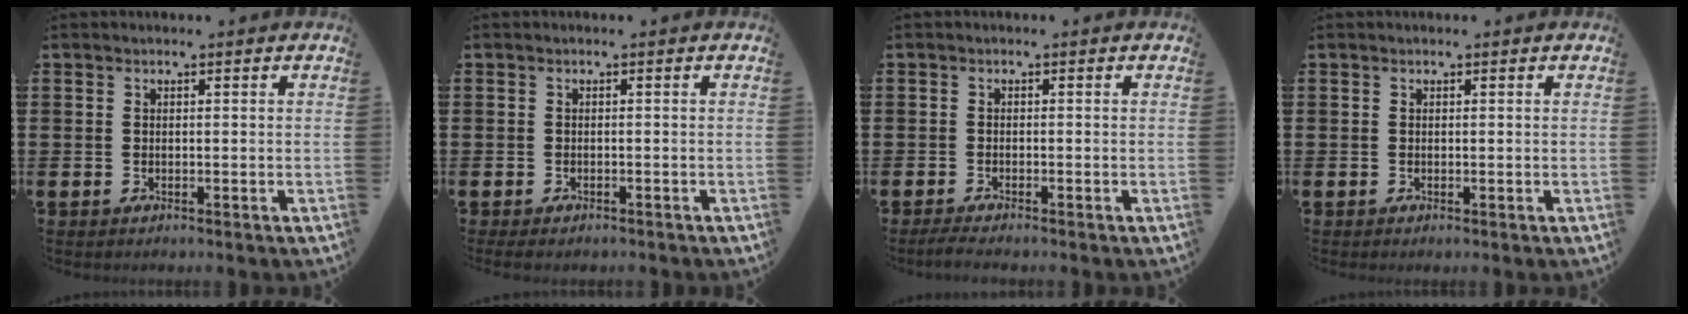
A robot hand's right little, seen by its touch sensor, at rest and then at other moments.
{"total": 0.6, "force": [-0.5, 0.2, 0.4], "torque": [-0.008, 0.000, -0.010]}
{"total": 1.2, "force": [-0.9, 0.1, 0.8], "torque": [-0.014, -0.002, -0.016]}
{"total": 0.7, "force": [0.7, 0.0, 0.2], "torque": [0.004, -0.002, 0.011]}